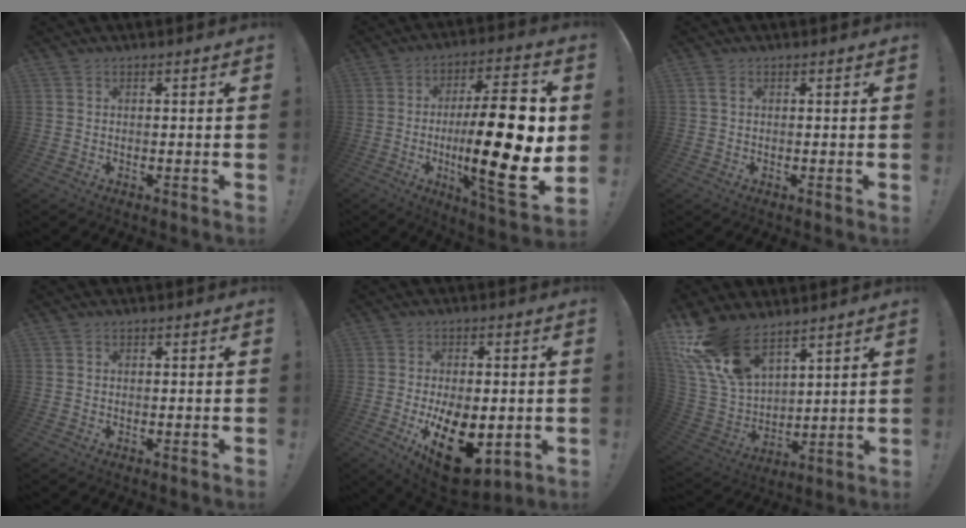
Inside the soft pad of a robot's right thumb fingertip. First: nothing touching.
{"total": 25.1, "force": [-1.5, 6.3, 24.2], "torque": [-0.389, -0.004, -0.025]}
{"total": 0.9, "force": [0.2, 0.3, 0.8], "torque": [-0.011, -0.001, 0.003]}
{"total": 0.0}
{"total": 17.6, "force": [-4.7, 9.5, 14.0], "torque": [-0.202, 0.014, -0.063]}
{"total": 17.2, "force": [12.1, 8.4, 8.8], "torque": [-0.201, -0.079, 0.230]}